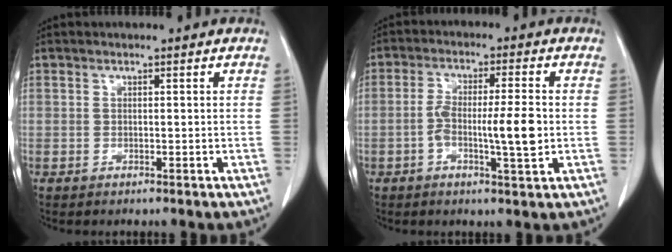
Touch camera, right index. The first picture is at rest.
{"total": 7.8, "force": [-1.3, 1.0, 7.7], "torque": [-0.136, 0.005, -0.024]}